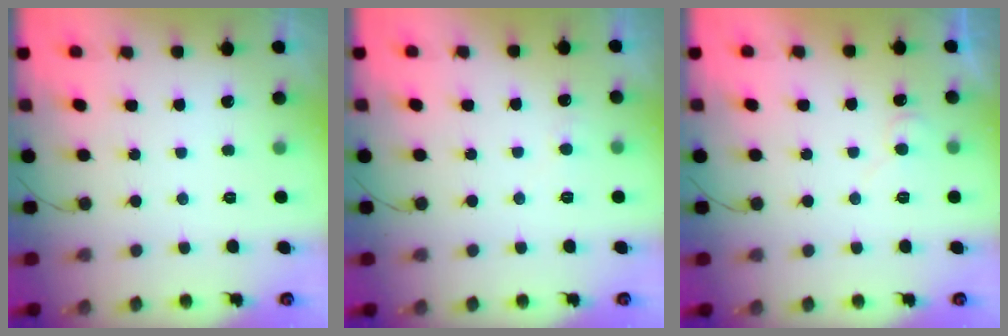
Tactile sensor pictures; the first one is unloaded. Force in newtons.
{"total": 4.8, "press": 4.8, "slide": 0.4}
{"total": 6.0, "press": 6.0, "slide": 0.6}